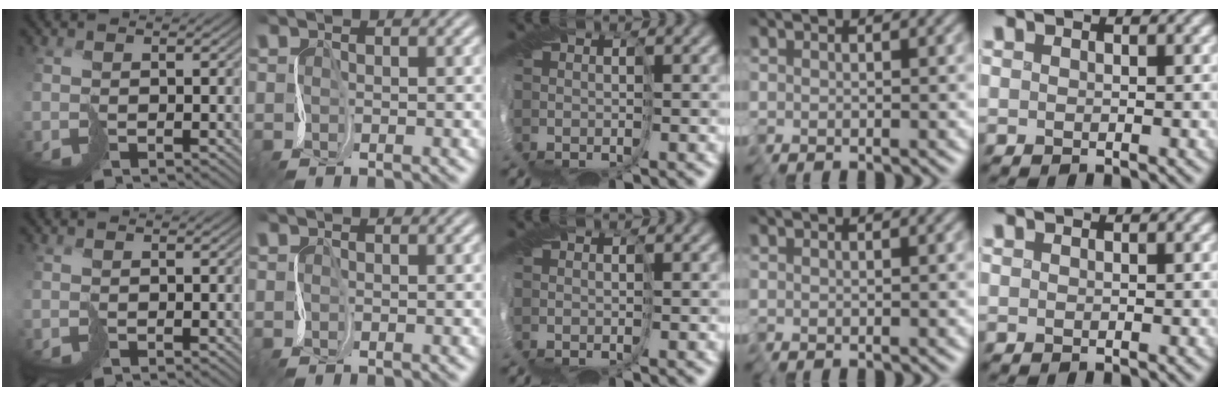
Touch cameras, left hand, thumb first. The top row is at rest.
{}